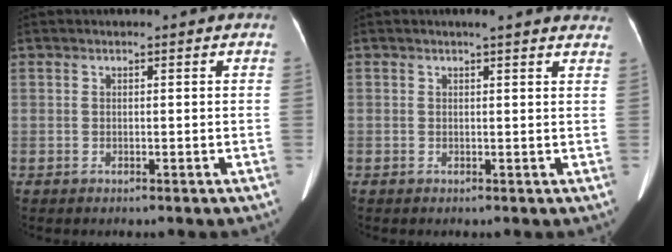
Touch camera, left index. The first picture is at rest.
{"total": 8.5, "force": [7.6, 2.5, 2.8], "torque": [-0.014, 0.015, 0.066]}